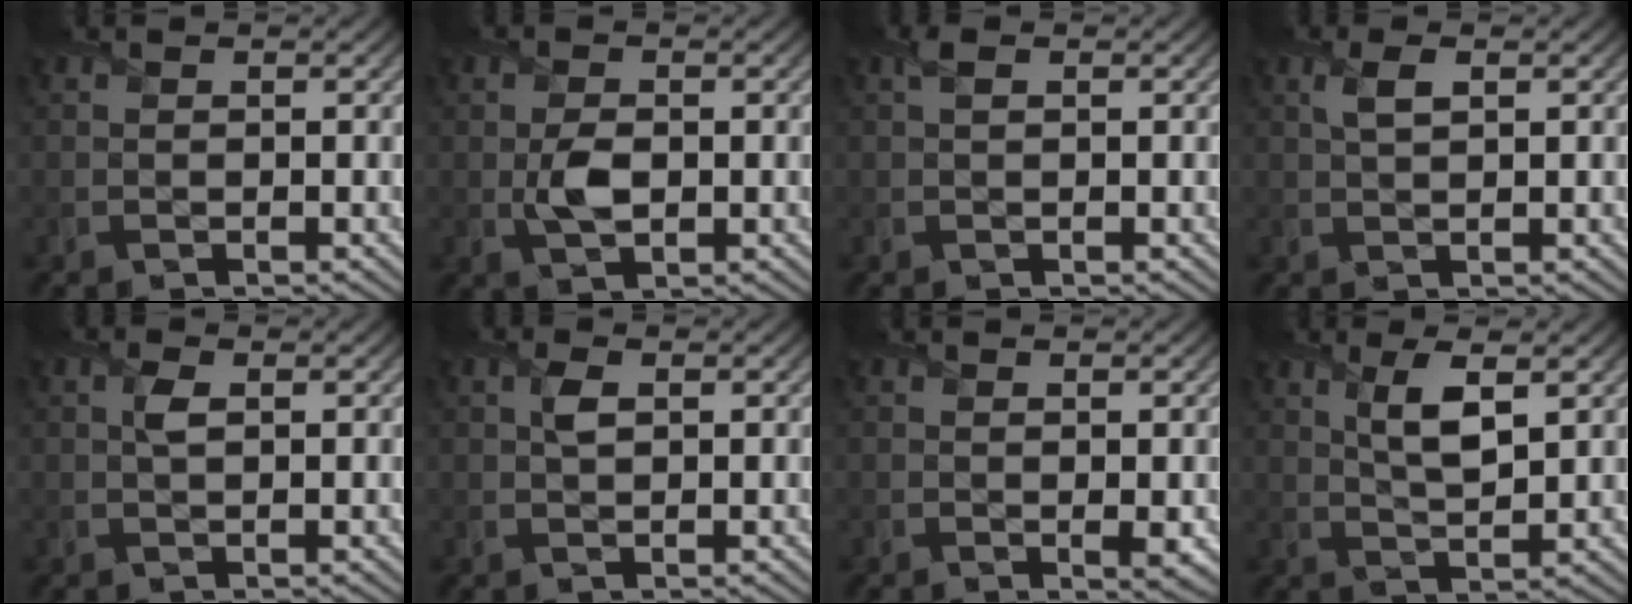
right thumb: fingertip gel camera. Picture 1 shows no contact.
{"total": 3.3, "force": [-0.3, 2.0, 2.7], "torque": [-0.061, -0.004, -0.006]}
{"total": 1.1, "force": [0.4, 0.4, 0.9], "torque": [-0.022, 0.007, 0.006]}
{"total": 2.1, "force": [1.0, 0.7, 1.8], "torque": [-0.041, 0.007, 0.019]}
{"total": 1.6, "force": [0.5, 0.7, 1.4], "torque": [-0.034, 0.005, 0.008]}
{"total": 1.8, "force": [0.7, 0.9, 1.5], "torque": [-0.036, 0.005, 0.011]}
{"total": 1.1, "force": [0.0, 0.3, 1.0], "torque": [-0.017, -0.006, 0.001]}
{"total": 4.9, "force": [2.2, 1.5, 4.2], "torque": [-0.092, 0.000, 0.042]}